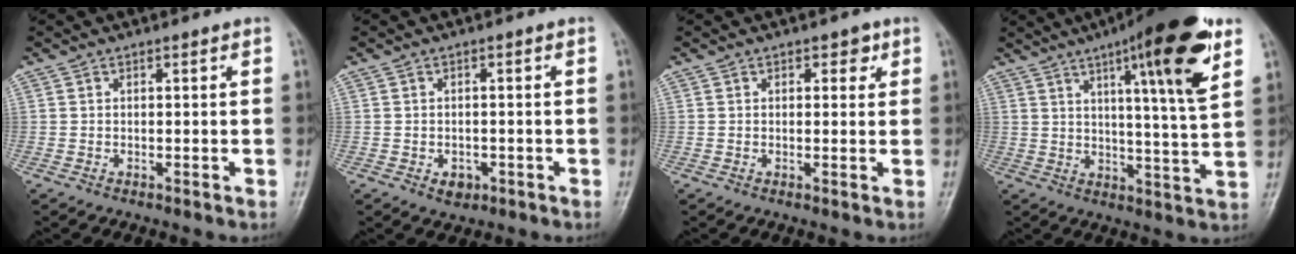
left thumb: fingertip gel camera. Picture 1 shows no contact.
{"total": 2.6, "force": [-1.1, 2.1, 1.2], "torque": [-0.005, 0.003, -0.011]}
{"total": 2.1, "force": [1.0, 1.4, 1.1], "torque": [0.006, -0.002, 0.009]}
{"total": 17.5, "force": [8.7, 2.3, 15.0], "torque": [-0.208, -0.035, 0.122]}